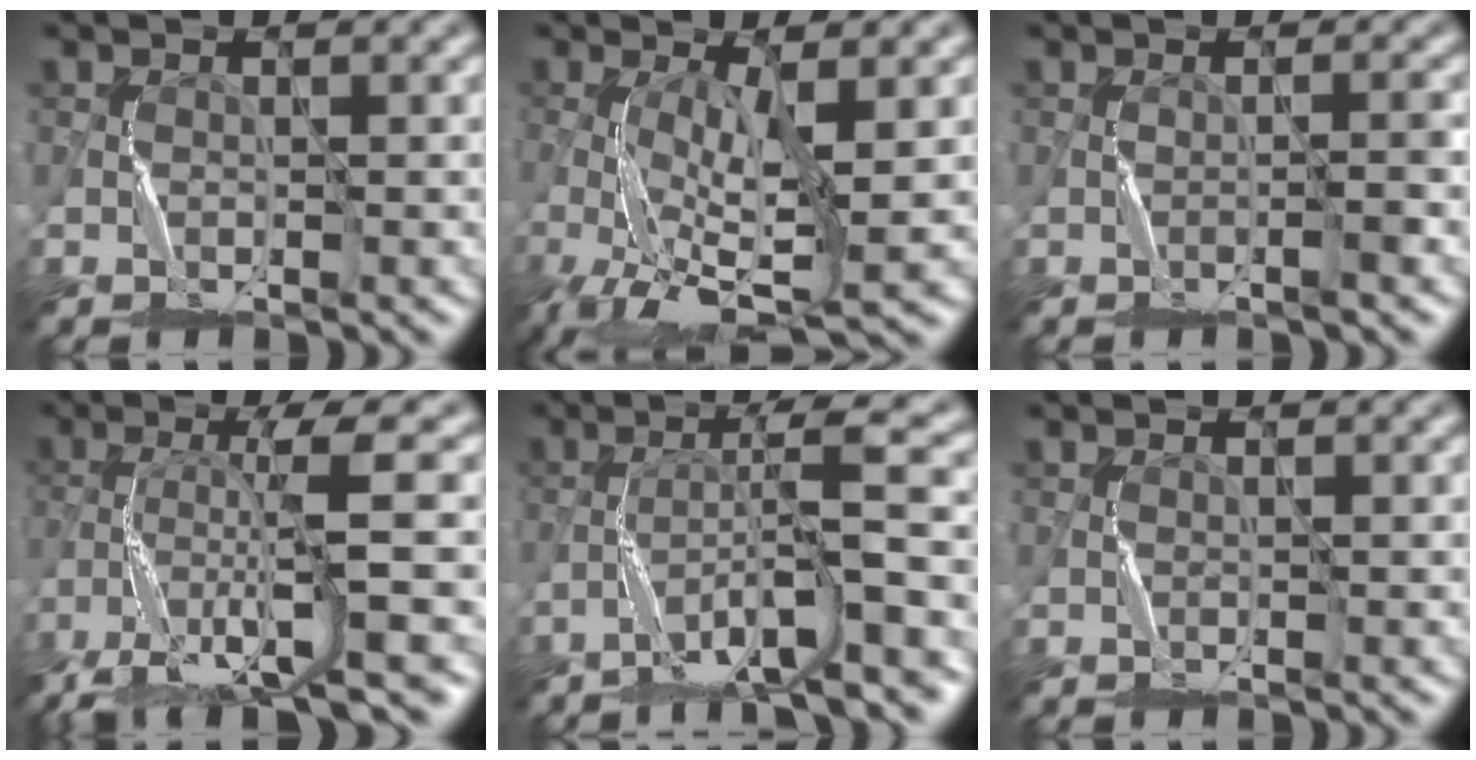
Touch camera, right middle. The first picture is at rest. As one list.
[{"total": 6.4, "force": [-2.2, 1.5, 5.9], "torque": [-0.120, -0.009, -0.043]}, {"total": 0.8, "force": [-0.5, -0.3, 0.6], "torque": [-0.011, 0.006, -0.009]}, {"total": 10.4, "force": [-5.9, 1.5, 8.4], "torque": [-0.149, 0.007, -0.098]}, {"total": 8.3, "force": [-4.5, 0.3, 6.9], "torque": [-0.114, 0.021, -0.074]}, {"total": 0.0}]